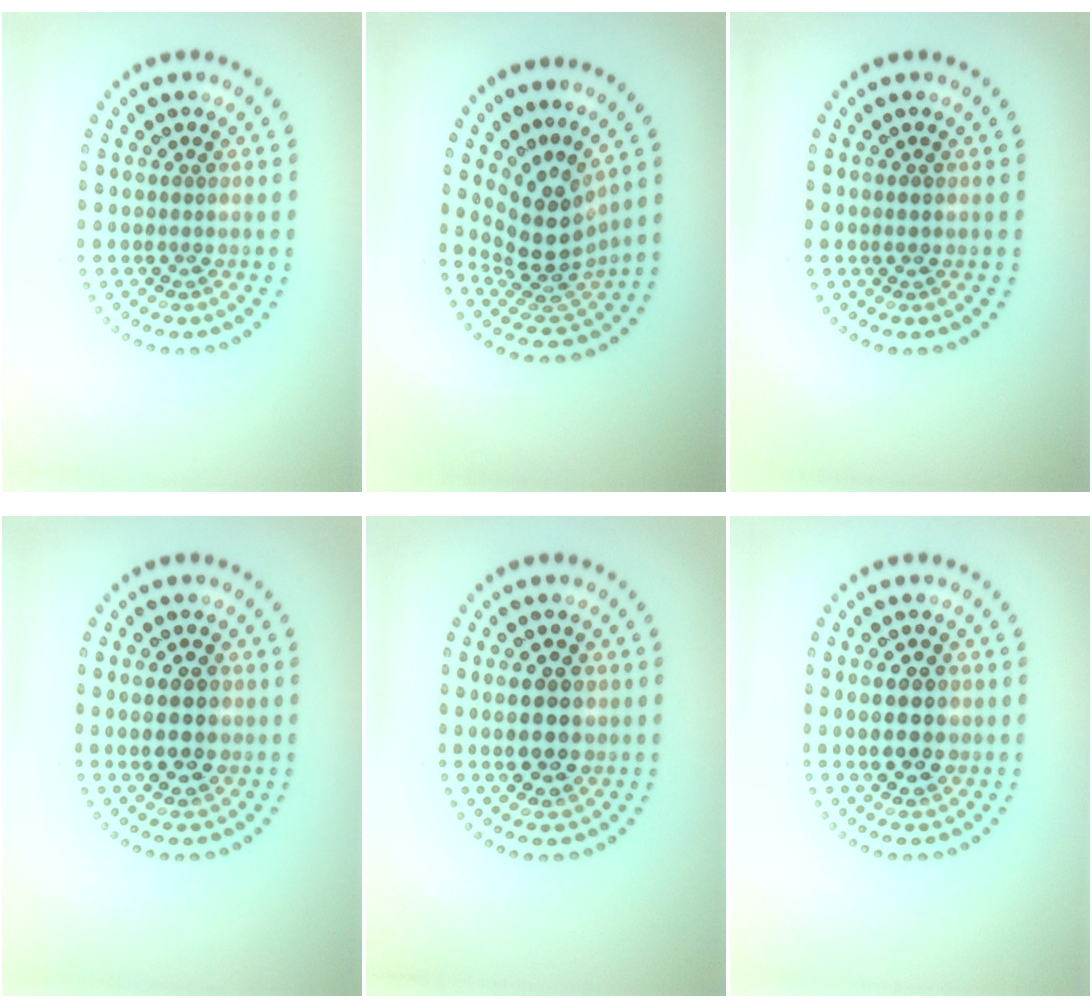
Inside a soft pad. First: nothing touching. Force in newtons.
{"total": 5.1, "press": 3.6, "slide": 3.6}
{"total": 1.1, "press": 1.1, "slide": 0.1}
{"total": 4.3, "press": 4.3, "slide": 0.2}
{"total": 5.1, "press": 5.0, "slide": 0.3}
{"total": 4.6, "press": 4.6, "slide": 0.2}